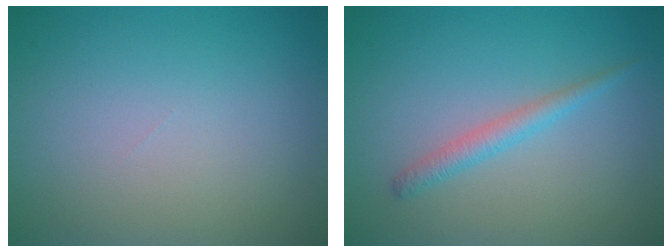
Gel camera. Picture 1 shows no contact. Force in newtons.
{"total": 1.7, "press": 1.7, "slide": 0.1}